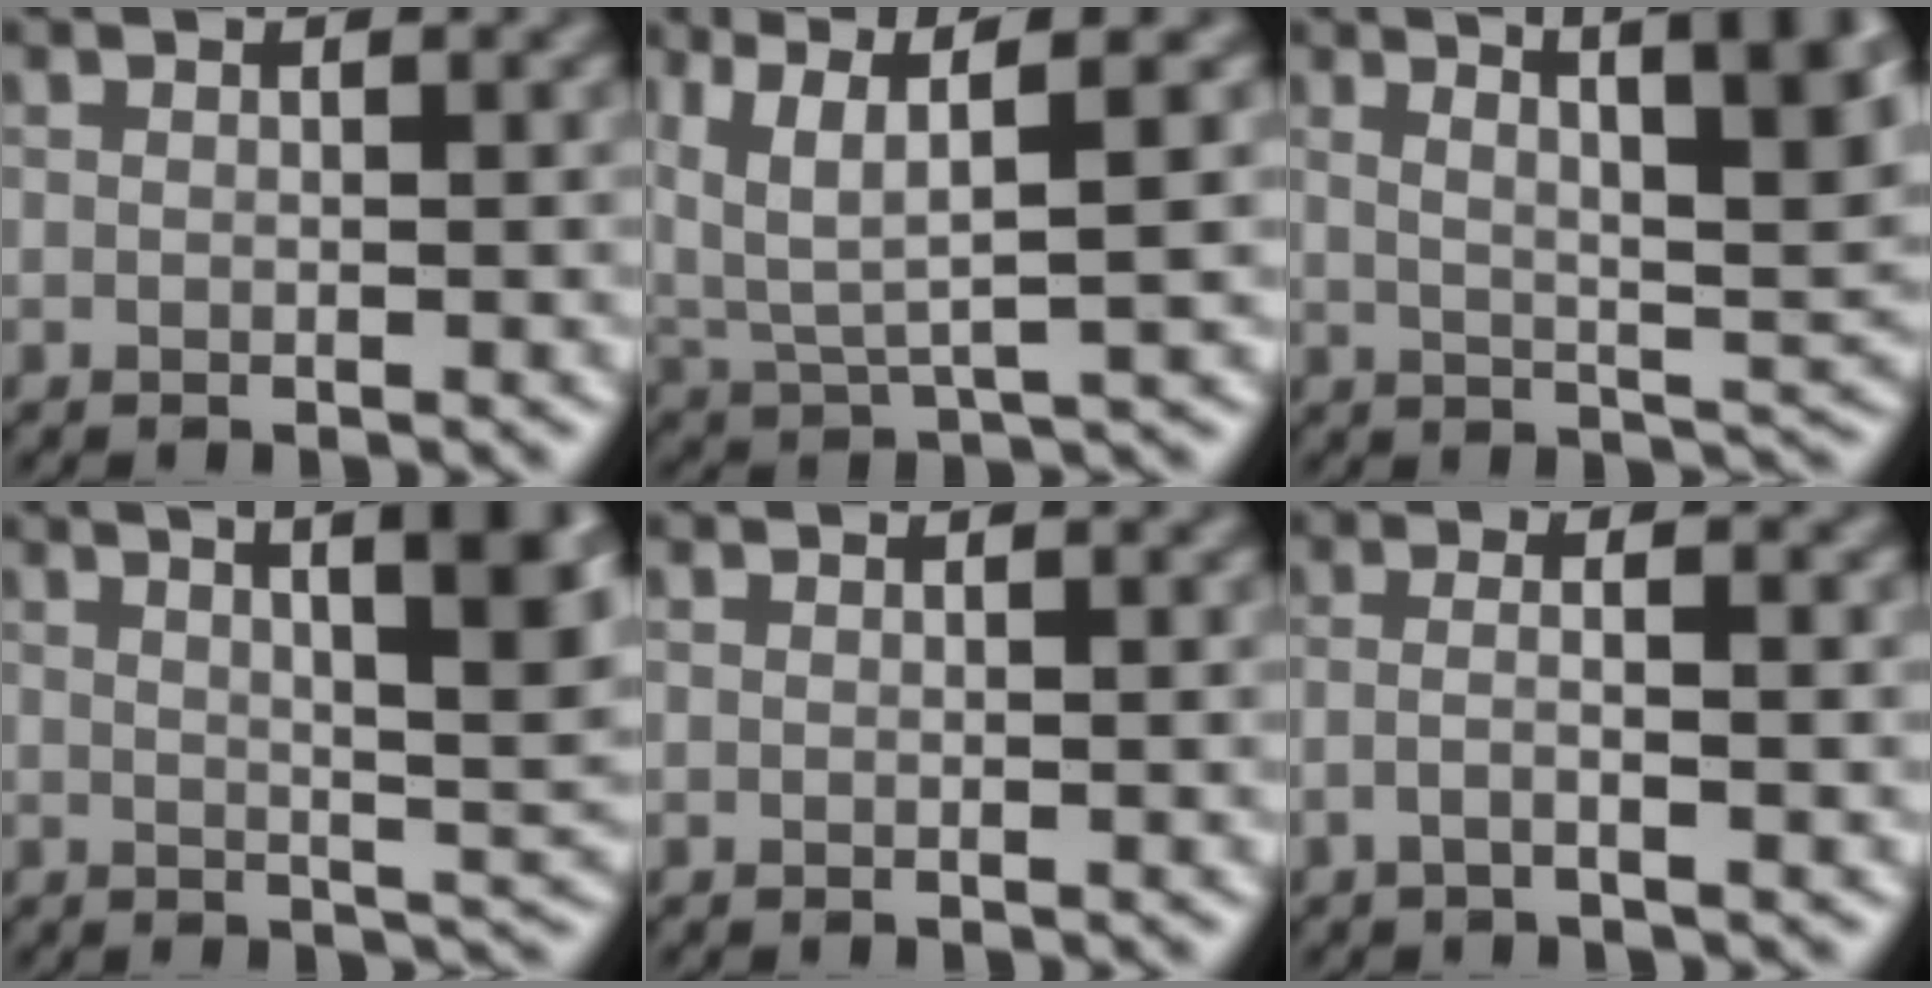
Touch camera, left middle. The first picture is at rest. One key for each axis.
{"total": 5.4, "fx": 2.5, "fy": 1.1, "fz": 4.7, "tx": -0.107, "ty": 0.001, "tz": 0.062}
{"total": 8.8, "fx": 3.8, "fy": 2.1, "fz": 7.7, "tx": -0.079, "ty": 0.020, "tz": 0.060}
{"total": 9.5, "fx": 3.6, "fy": 2.3, "fz": 8.4, "tx": -0.075, "ty": 0.025, "tz": 0.045}
{"total": 0.0}
{"total": 2.3, "fx": -1.0, "fy": 0.5, "fz": 2.0, "tx": -0.034, "ty": 0.003, "tz": -0.021}